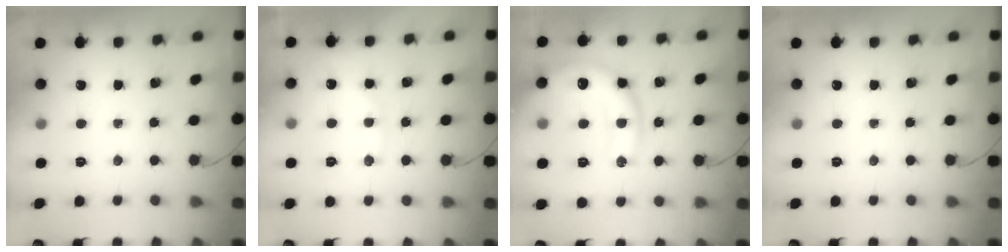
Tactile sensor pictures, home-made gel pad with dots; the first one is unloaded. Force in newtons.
{"total": 8.9, "press": 8.8, "slide": 1.1}
{"total": 16.5, "press": 16.4, "slide": 1.8}
{"total": 0.0}